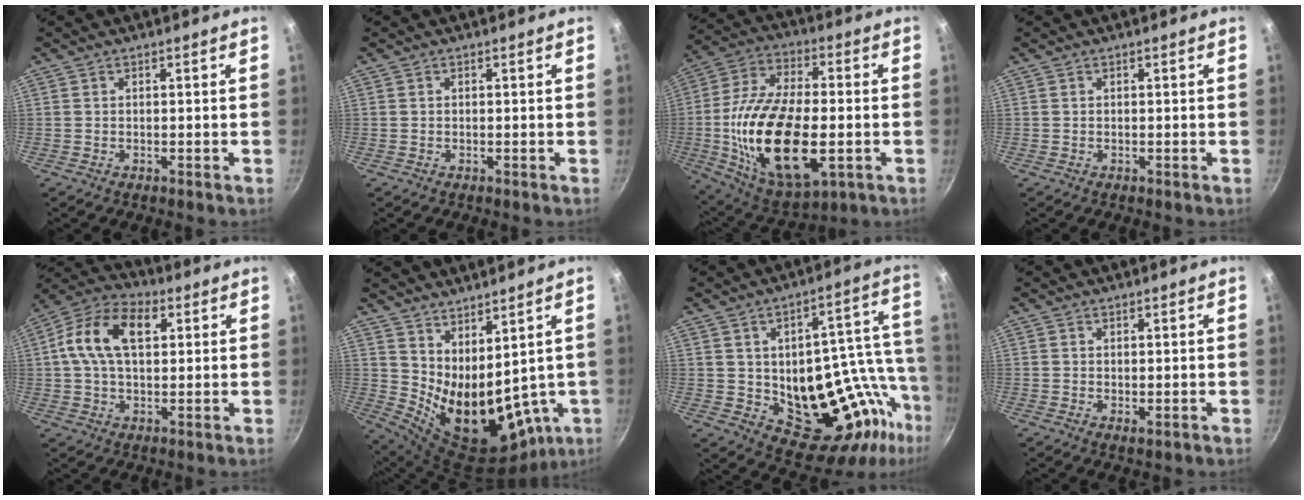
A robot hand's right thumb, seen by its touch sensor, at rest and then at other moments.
{"total": 0.0}
{"total": 25.2, "force": [-3.9, 12.6, 21.5], "torque": [-0.402, 0.014, -0.062]}
{"total": 0.0}
{"total": 13.6, "force": [3.3, 8.3, 10.3], "torque": [-0.171, 0.019, 0.041]}
{"total": 17.0, "force": [3.9, 9.0, 13.9], "torque": [-0.200, -0.047, 0.102]}
{"total": 21.8, "force": [-3.5, 12.1, 17.8], "torque": [-0.175, 0.013, -0.029]}
{"total": 0.9, "force": [0.3, 0.5, 0.8], "torque": [-0.012, -0.008, 0.003]}